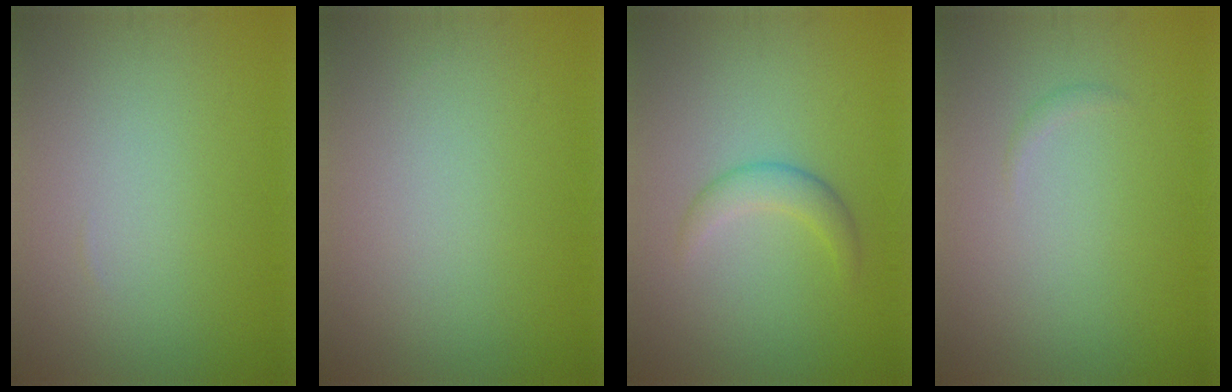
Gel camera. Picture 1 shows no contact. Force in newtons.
{"total": 0.0}
{"total": 2.2, "press": 2.2, "slide": 0.1}
{"total": 0.5, "press": 0.5, "slide": 0.0}